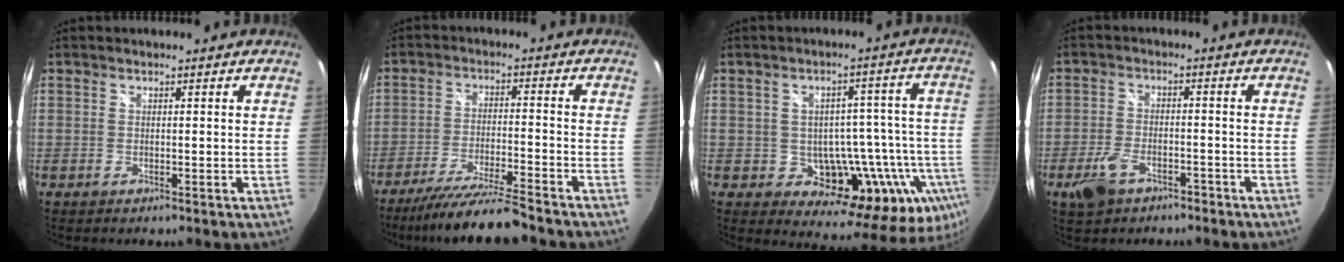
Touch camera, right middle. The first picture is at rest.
{"total": 11.6, "force": [-10.4, -0.6, 5.2], "torque": [-0.113, -0.019, -0.180]}
{"total": 15.9, "force": [-5.1, 10.8, 10.5], "torque": [-0.137, 0.006, -0.054]}
{"total": 7.2, "force": [-4.5, 4.0, 3.9], "torque": [-0.102, -0.005, -0.076]}